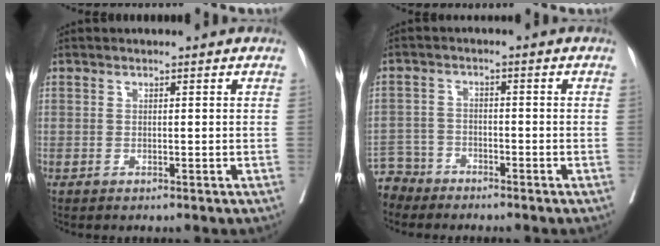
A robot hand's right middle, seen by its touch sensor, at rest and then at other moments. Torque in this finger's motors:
{"motor_torque": [0.54, -0.65, 0.34, 0.01]}